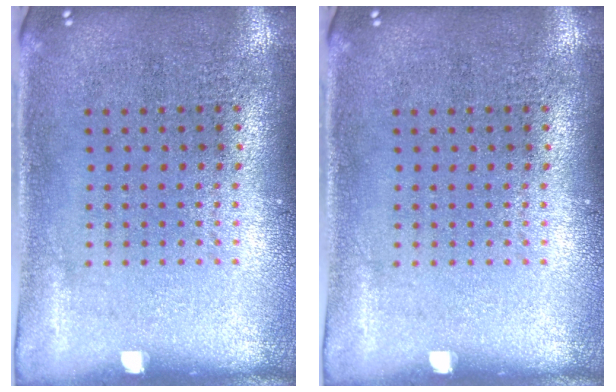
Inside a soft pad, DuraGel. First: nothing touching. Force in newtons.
{"total": 0.0}